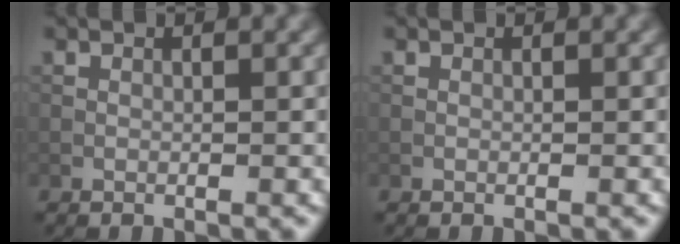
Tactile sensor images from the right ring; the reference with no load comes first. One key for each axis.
{"total": 0.0}